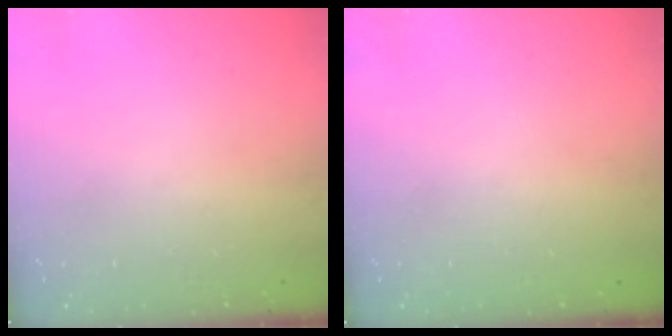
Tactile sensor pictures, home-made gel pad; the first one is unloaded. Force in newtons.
{"total": 0.0}